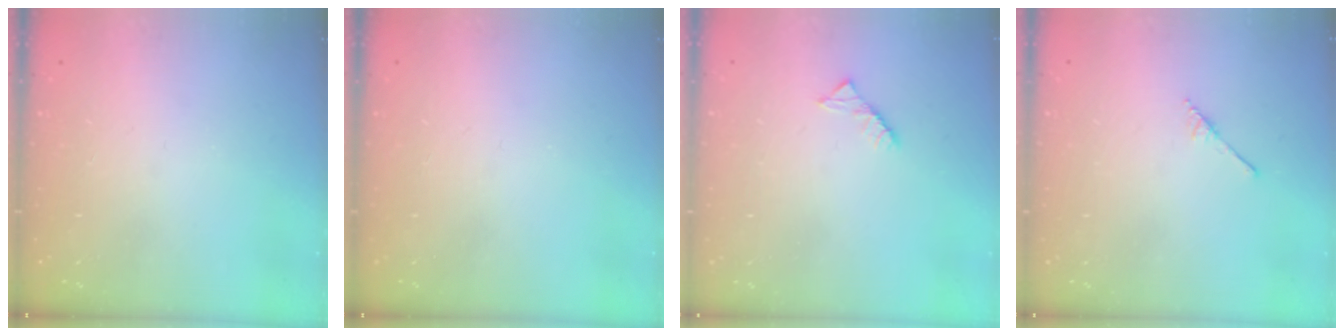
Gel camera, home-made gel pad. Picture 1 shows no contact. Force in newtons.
{"total": 0.0}
{"total": 2.6, "press": 2.6, "slide": 0.4}
{"total": 2.5, "press": 2.4, "slide": 0.3}